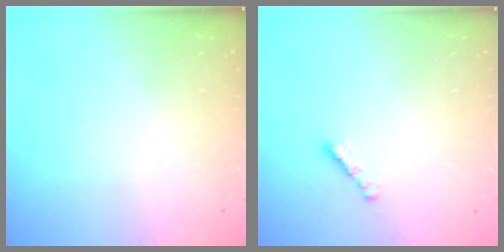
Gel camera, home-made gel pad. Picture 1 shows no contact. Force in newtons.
{"total": 1.9, "press": 1.9, "slide": 0.5}